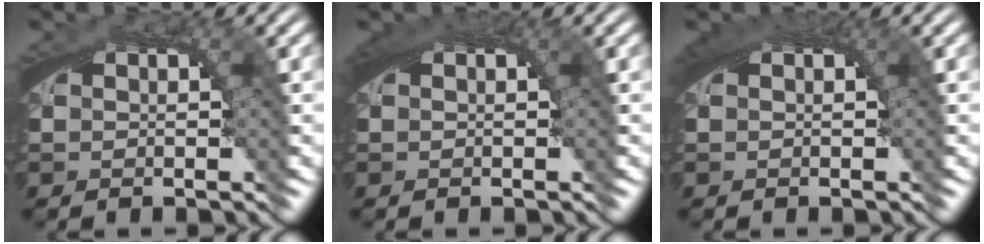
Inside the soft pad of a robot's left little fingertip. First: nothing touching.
{"total": 1.6, "force": [0.5, 0.3, 1.5], "torque": [-0.021, 0.005, 0.007]}
{"total": 1.6, "force": [0.6, 0.3, 1.5], "torque": [-0.022, 0.005, 0.009]}